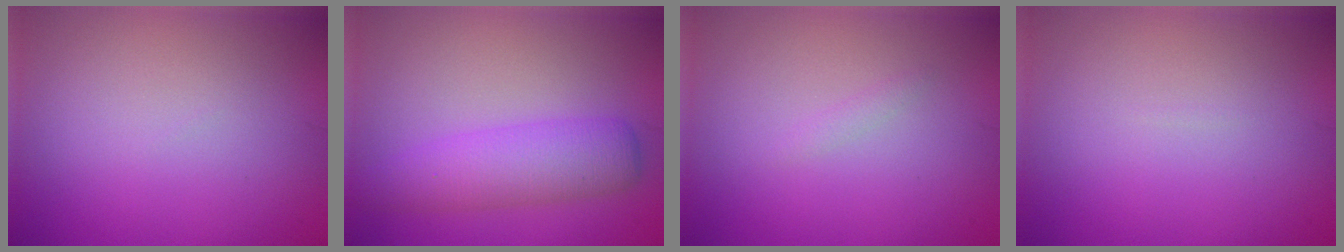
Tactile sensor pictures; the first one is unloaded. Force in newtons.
{"total": 4.5, "press": 4.5, "slide": 0.1}
{"total": 0.5, "press": 0.5, "slide": 0.0}
{"total": 0.0}